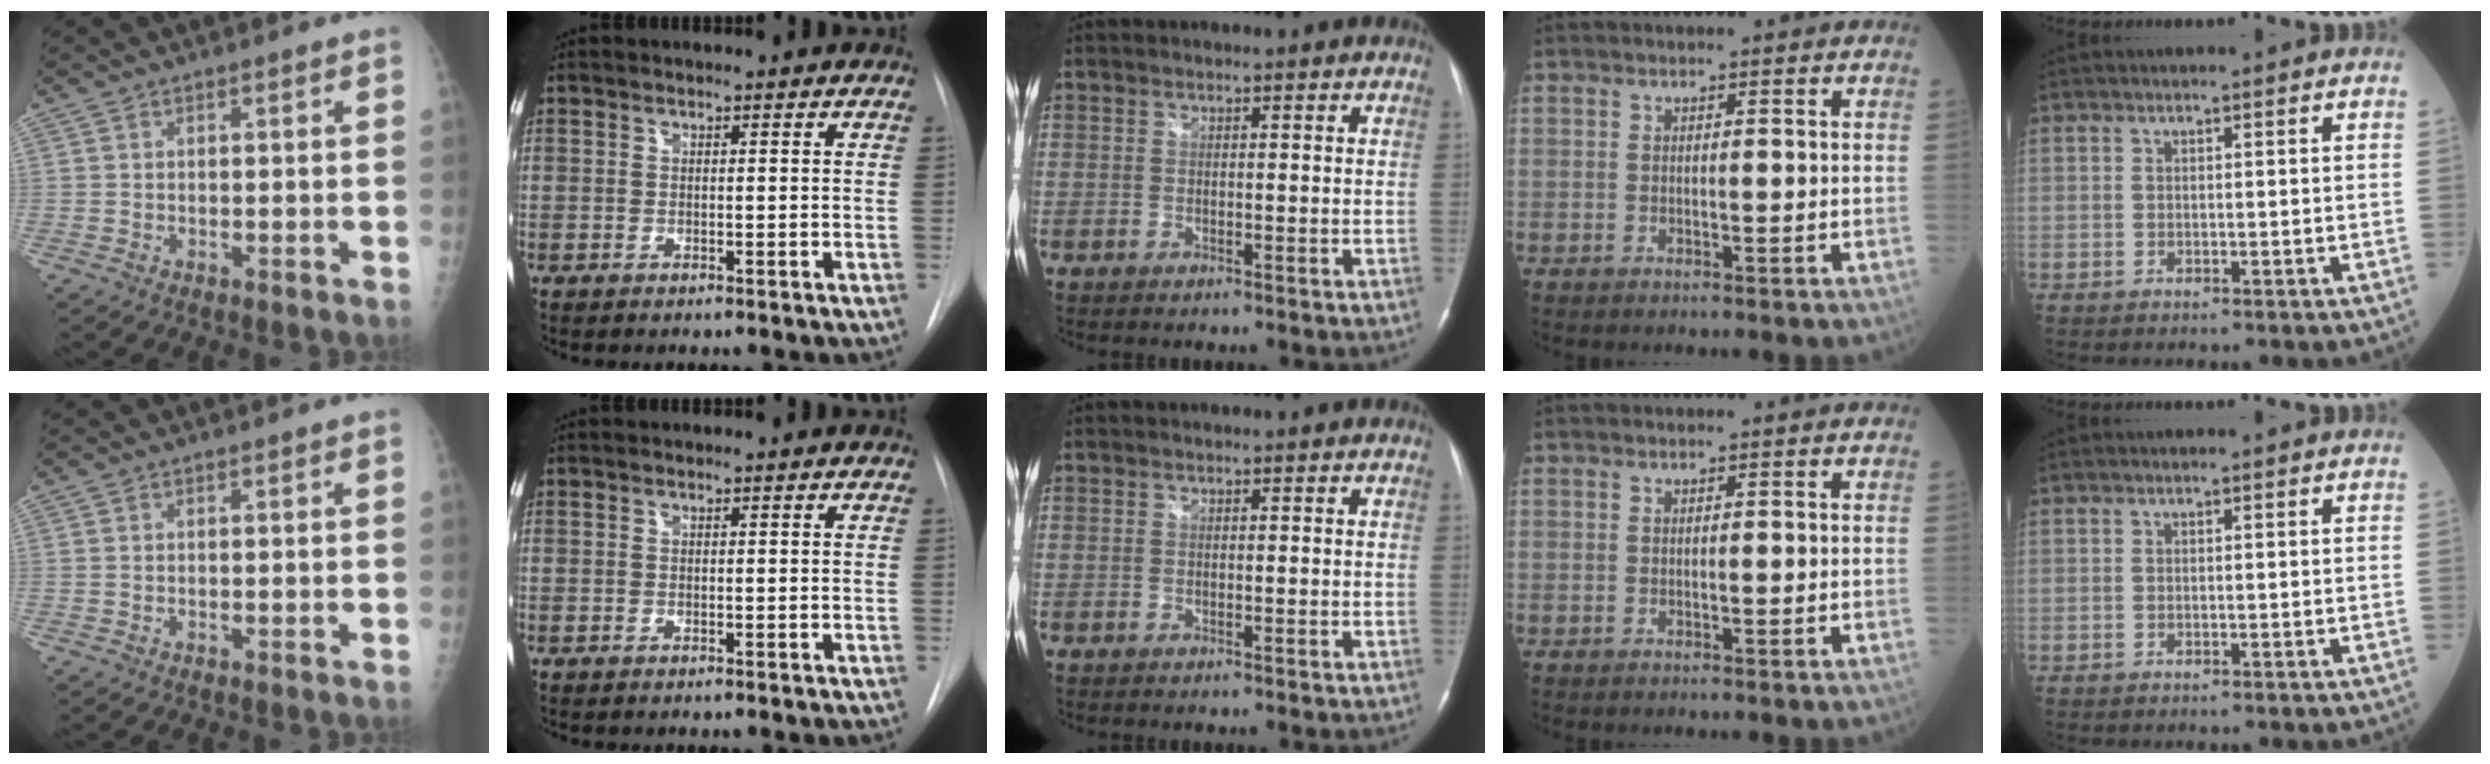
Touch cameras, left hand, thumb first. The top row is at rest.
{}